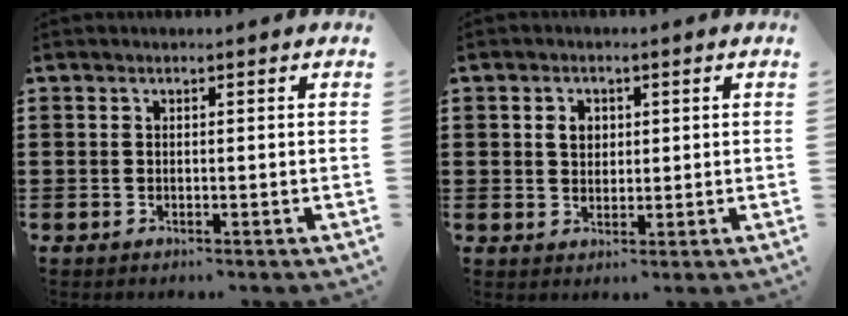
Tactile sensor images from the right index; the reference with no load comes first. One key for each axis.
{"total": 2.6, "fx": 0.7, "fy": 2.0, "fz": 1.5, "tx": -0.036, "ty": 0.010, "tz": 0.011}